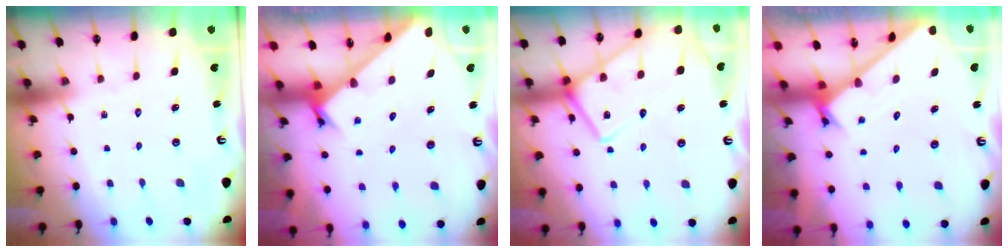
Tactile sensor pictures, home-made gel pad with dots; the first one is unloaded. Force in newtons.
{"total": 2.3, "press": 2.3, "slide": 0.2}
{"total": 17.0, "press": 17.0, "slide": 1.4}
{"total": 1.6, "press": 1.6, "slide": 0.1}